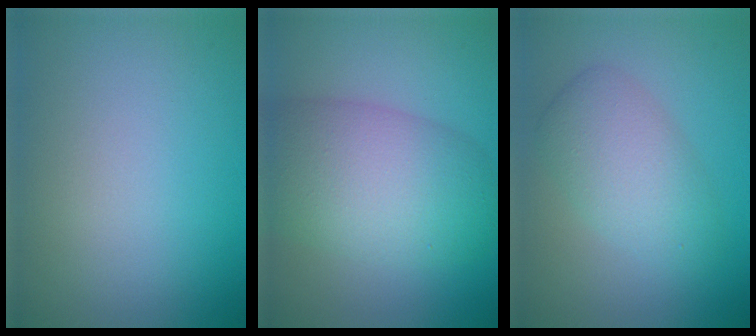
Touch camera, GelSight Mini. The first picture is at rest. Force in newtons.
{"total": 8.6, "press": 8.6, "slide": 0.3}
{"total": 4.3, "press": 4.3, "slide": 0.1}